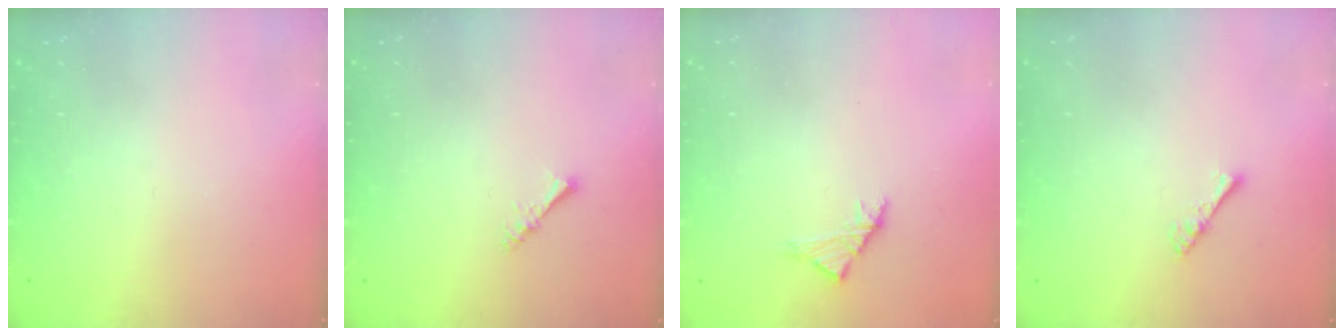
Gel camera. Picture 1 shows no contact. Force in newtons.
{"total": 1.6, "press": 1.5, "slide": 0.3}
{"total": 2.8, "press": 2.6, "slide": 0.8}
{"total": 4.0, "press": 3.9, "slide": 0.6}